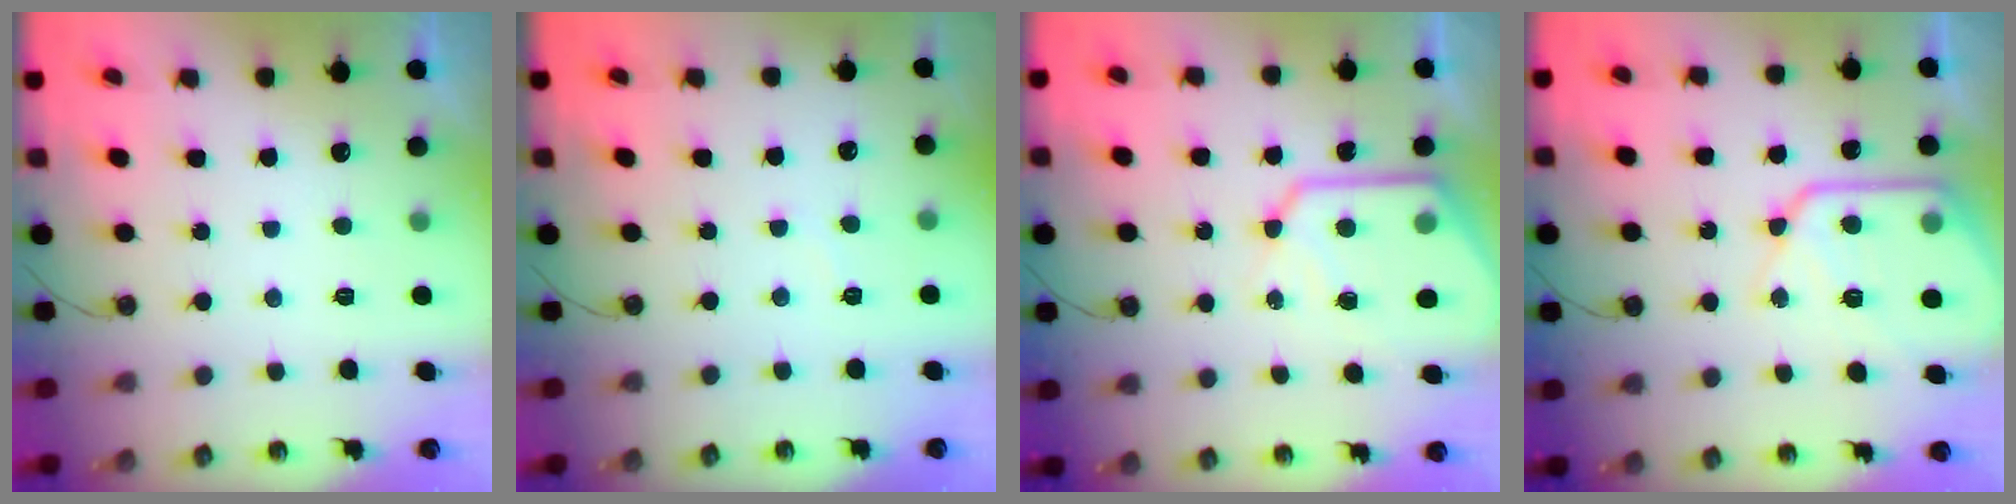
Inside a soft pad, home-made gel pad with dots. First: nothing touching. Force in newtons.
{"total": 2.7, "press": 2.7, "slide": 0.4}
{"total": 13.4, "press": 13.3, "slide": 1.4}
{"total": 15.7, "press": 15.6, "slide": 1.3}